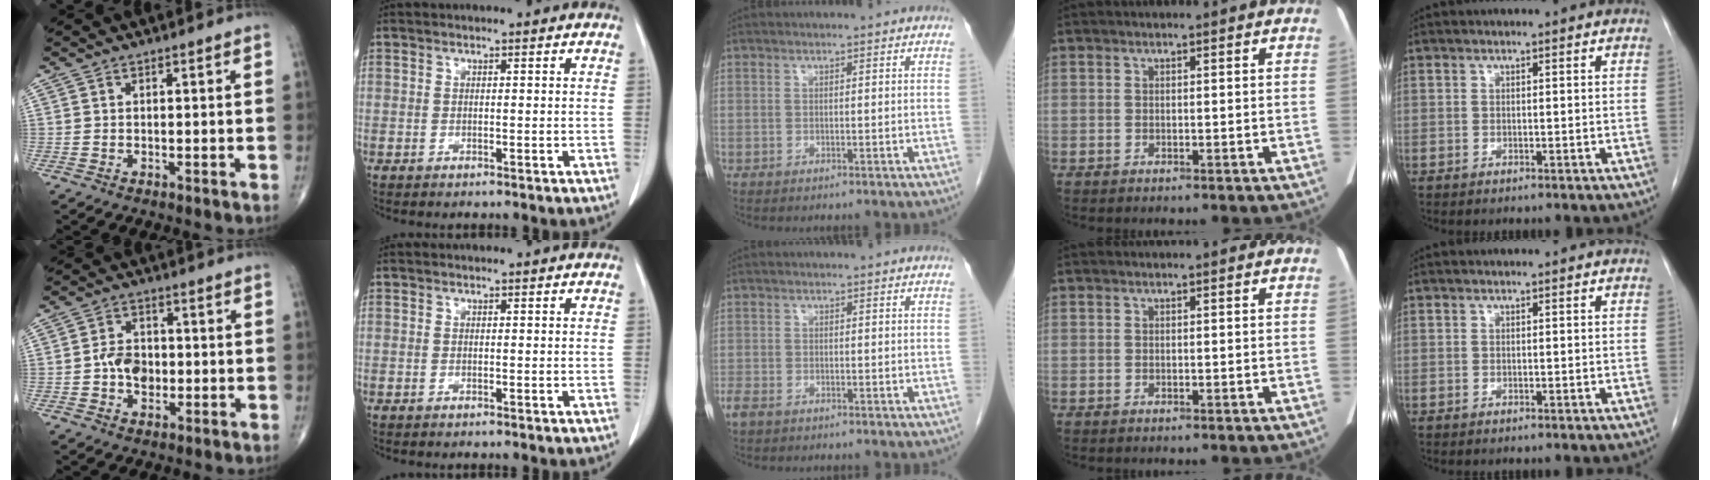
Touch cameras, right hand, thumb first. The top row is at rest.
{"thumb": {"total": 6.0, "force": [-0.9, 4.4, 4.0], "torque": [-0.049, 0.012, -0.018]}, "middle": {"total": 2.8, "force": [-2.0, 1.4, 1.4], "torque": [-0.036, -0.006, -0.032]}}